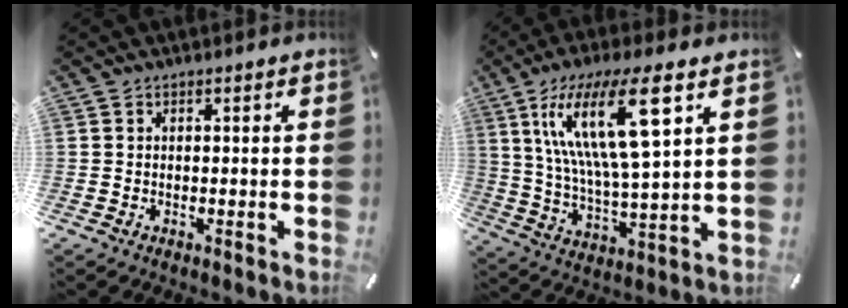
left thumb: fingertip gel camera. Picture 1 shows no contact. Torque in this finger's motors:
{"motor_torque": [2.93, 2.08, 1.77, -0.99, 0.82]}